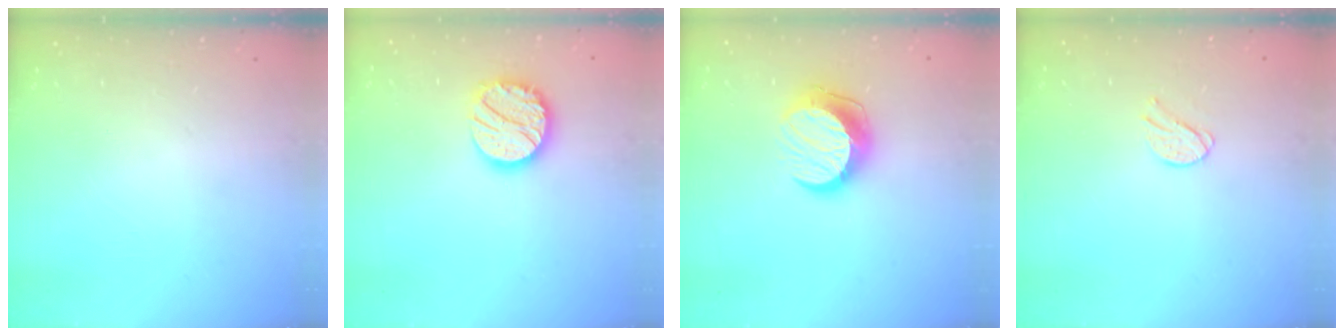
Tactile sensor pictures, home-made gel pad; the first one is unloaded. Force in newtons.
{"total": 15.2, "press": 15.1, "slide": 1.1}
{"total": 11.1, "press": 11.1, "slide": 0.4}
{"total": 7.0, "press": 7.0, "slide": 0.7}